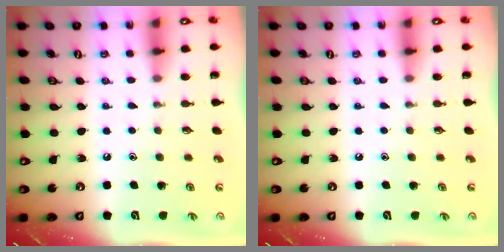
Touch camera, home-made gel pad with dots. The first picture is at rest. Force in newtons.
{"total": 0.0}